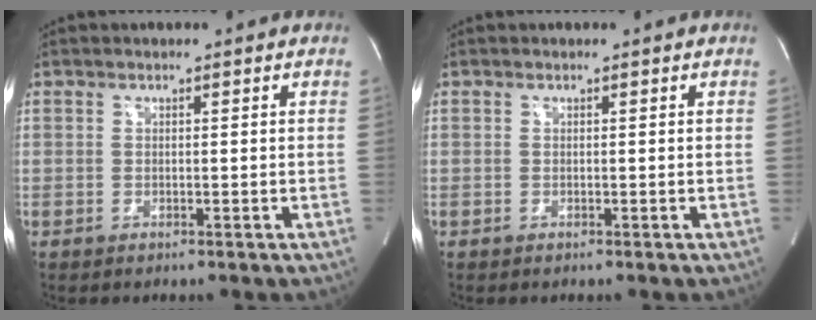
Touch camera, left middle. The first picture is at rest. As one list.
[{"total": 0.0}]